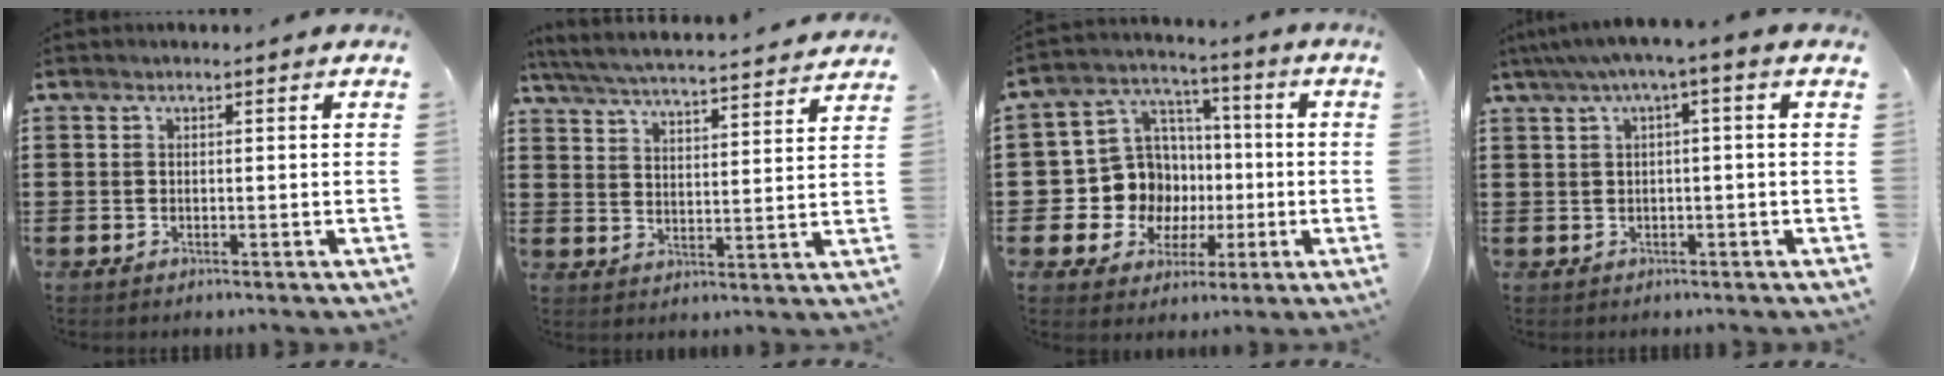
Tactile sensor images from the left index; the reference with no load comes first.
{"total": 5.1, "force": [4.9, -0.5, 1.3], "torque": [-0.048, -0.039, 0.081]}
{"total": 10.9, "force": [-0.9, 10.5, 2.8], "torque": [-0.101, 0.000, -0.007]}
{"total": 2.6, "force": [-0.4, 0.0, 2.5], "torque": [-0.045, -0.001, -0.011]}